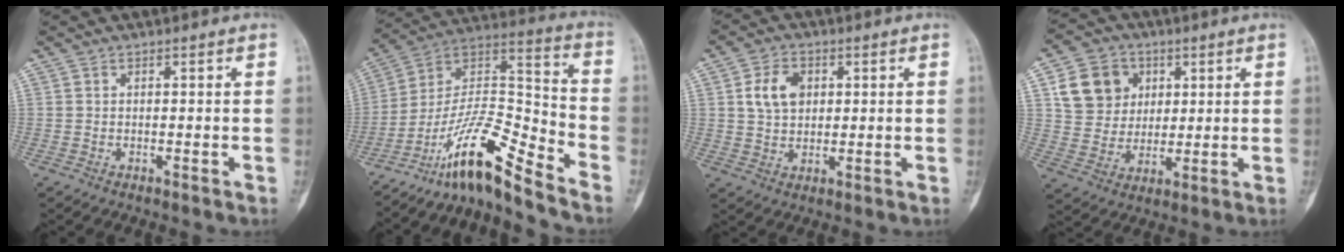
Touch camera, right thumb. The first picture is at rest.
{"total": 15.0, "force": [-12.0, 2.0, 8.7], "torque": [-0.162, 0.111, -0.220]}
{"total": 6.9, "force": [1.8, 5.0, 4.4], "torque": [-0.065, -0.002, 0.031]}
{"total": 11.6, "force": [3.9, 9.9, 4.6], "torque": [-0.054, -0.004, 0.073]}